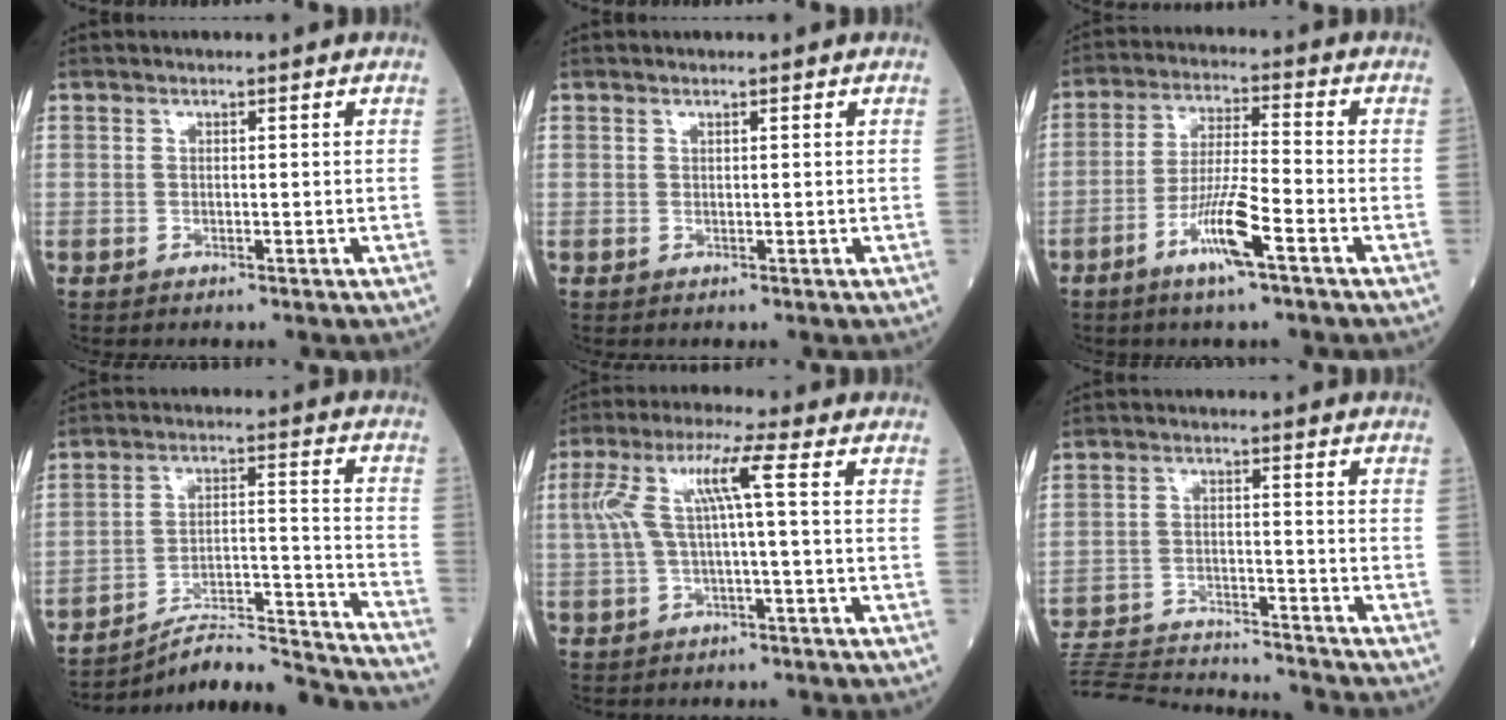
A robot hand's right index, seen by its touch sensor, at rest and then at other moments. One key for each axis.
{"total": 0.0}
{"total": 8.5, "fx": -4.5, "fy": 0.2, "fz": 7.2, "tx": -0.140, "ty": -0.007, "tz": -0.087}
{"total": 19.2, "fx": -18.4, "fy": -1.3, "fz": 5.5, "tx": -0.064, "ty": 0.020, "tz": -0.274}
{"total": 7.5, "fx": 0.6, "fy": 0.1, "fz": 7.5, "tx": -0.155, "ty": 0.038, "tz": 0.014}
{"total": 19.3, "fx": -18.6, "fy": 0.7, "fz": 5.2, "tx": -0.112, "ty": -0.016, "tz": -0.279}